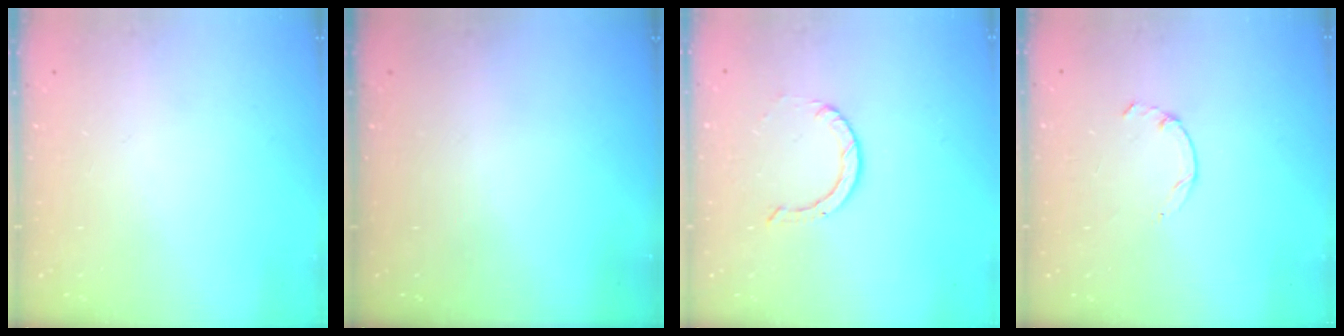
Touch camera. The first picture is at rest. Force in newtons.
{"total": 0.0}
{"total": 2.0, "press": 2.0, "slide": 0.2}
{"total": 1.3, "press": 1.2, "slide": 0.4}